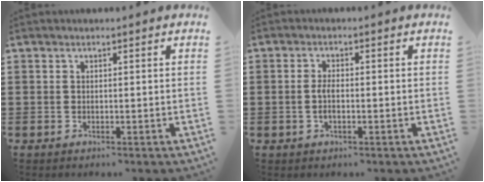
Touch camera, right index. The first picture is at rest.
{"total": 2.3, "force": [-0.4, 0.5, 2.2], "torque": [-0.057, -0.009, -0.011]}